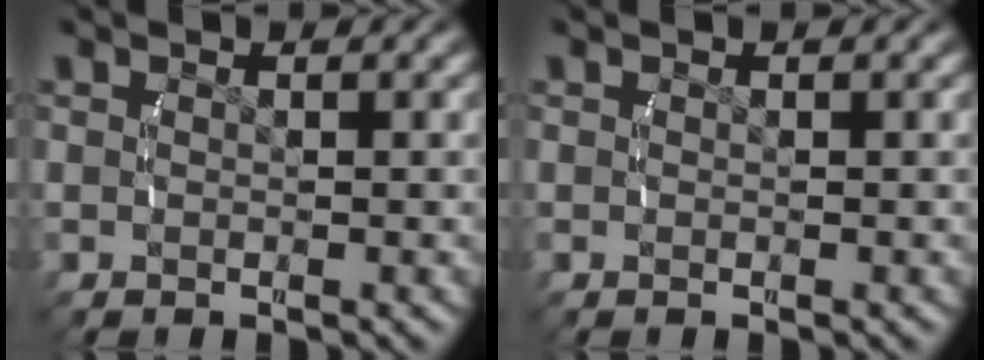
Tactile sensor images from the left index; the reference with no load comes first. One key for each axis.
{"total": 0.0}